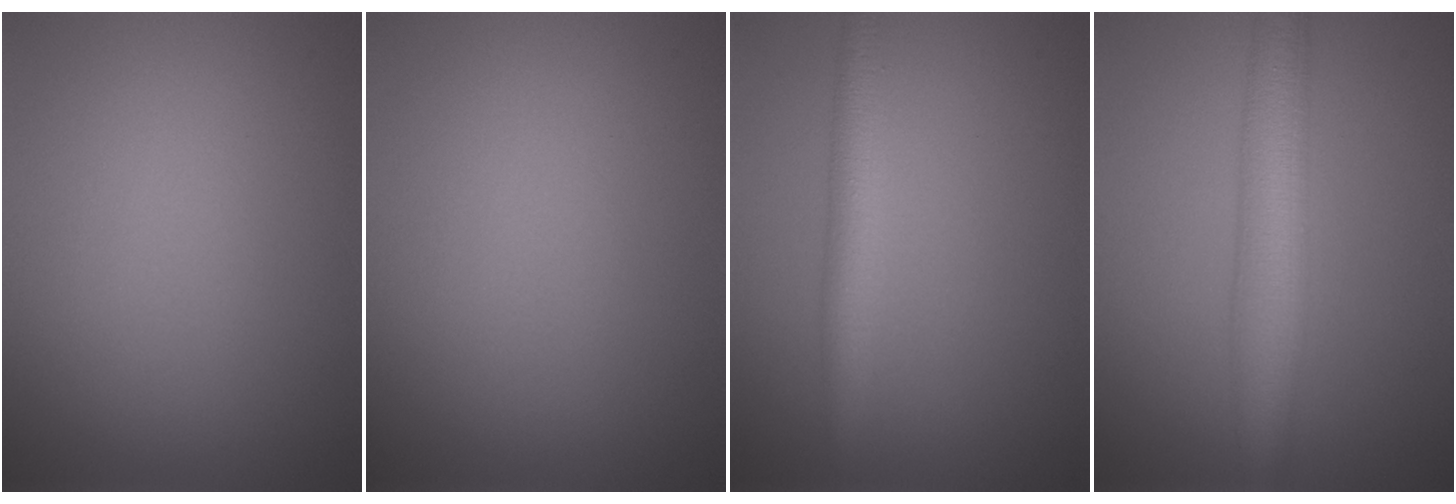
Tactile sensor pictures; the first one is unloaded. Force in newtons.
{"total": 0.0}
{"total": 3.3, "press": 3.3, "slide": 0.0}
{"total": 6.4, "press": 6.4, "slide": 0.0}